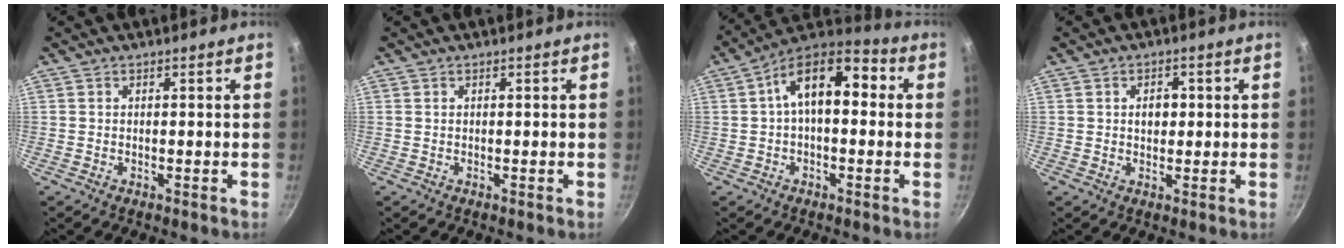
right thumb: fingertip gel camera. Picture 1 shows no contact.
{"total": 0.0}
{"total": 13.4, "force": [1.8, 7.3, 11.1], "torque": [-0.157, 0.043, 0.016]}
{"total": 3.3, "force": [0.5, 2.3, 2.3], "torque": [-0.018, 0.002, 0.006]}